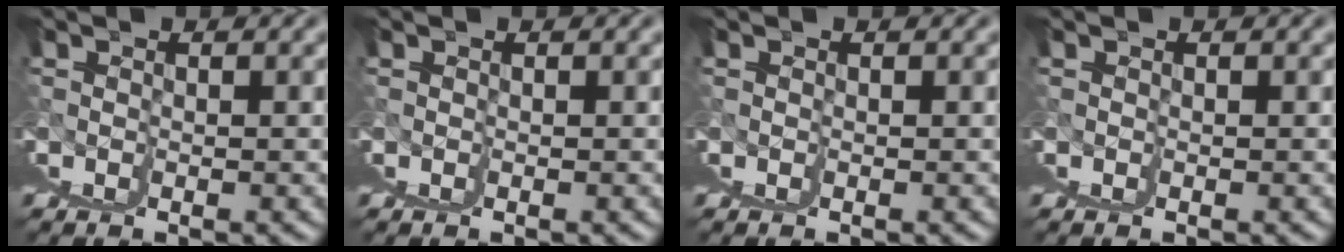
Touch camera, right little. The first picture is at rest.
{"total": 0.0}
{"total": 0.0}
{"total": 0.0}